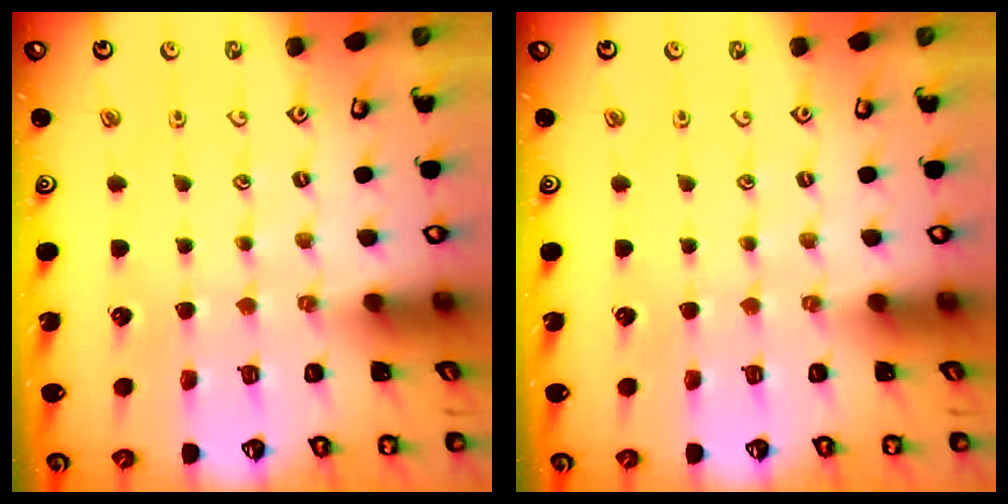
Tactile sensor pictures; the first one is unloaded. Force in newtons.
{"total": 0.0}